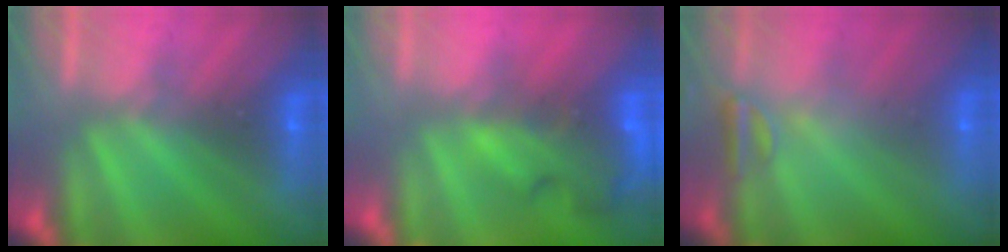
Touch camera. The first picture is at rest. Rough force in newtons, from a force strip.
{"total": 7.8}
{"total": 2.4}